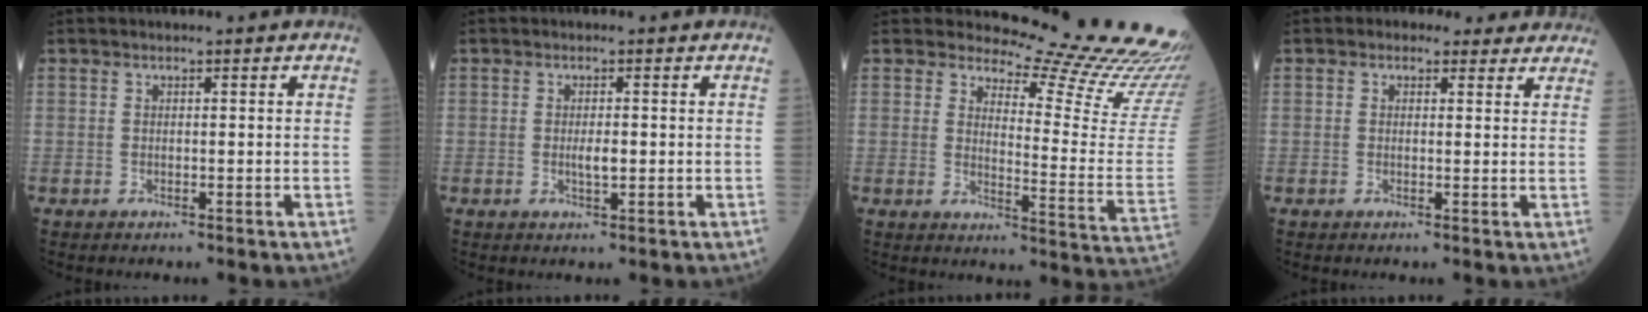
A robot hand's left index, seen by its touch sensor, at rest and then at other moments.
{"total": 1.8, "force": [-0.2, 0.5, 1.8], "torque": [-0.034, 0.000, -0.002]}
{"total": 20.7, "force": [20.2, 1.4, 4.4], "torque": [-0.053, -0.153, 0.216]}
{"total": 5.2, "force": [4.3, 2.9, 0.8], "torque": [0.004, 0.013, 0.036]}